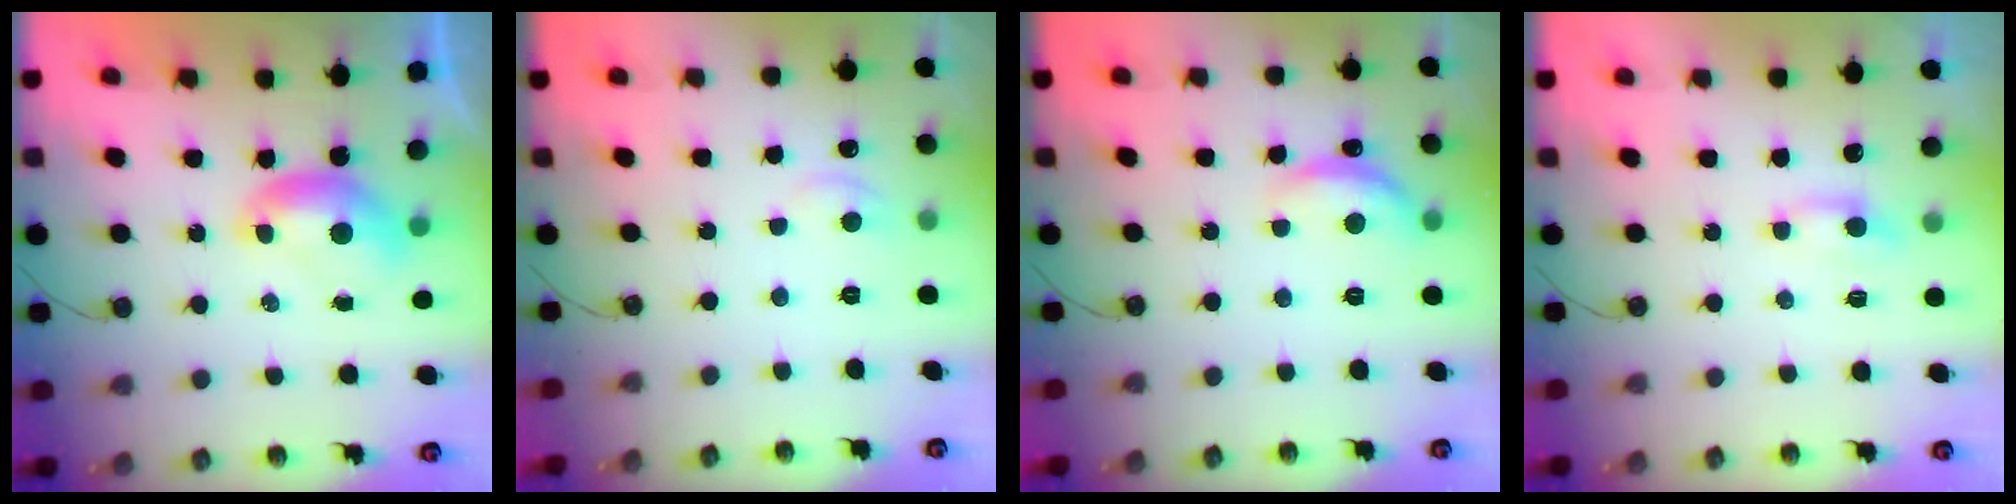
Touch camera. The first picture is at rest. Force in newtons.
{"total": 1.0, "press": 0.5, "slide": 0.9}
{"total": 6.3, "press": 6.3, "slide": 0.6}
{"total": 0.0}